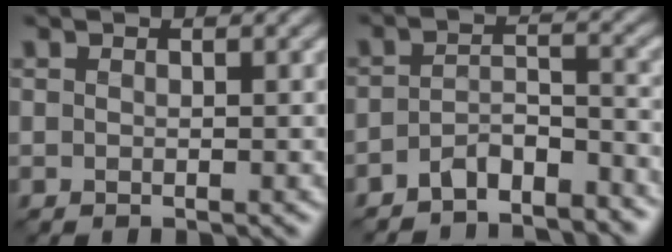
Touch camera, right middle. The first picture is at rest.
{"total": 3.8, "force": [-3.4, 0.8, 1.4], "torque": [-0.033, 0.005, -0.068]}